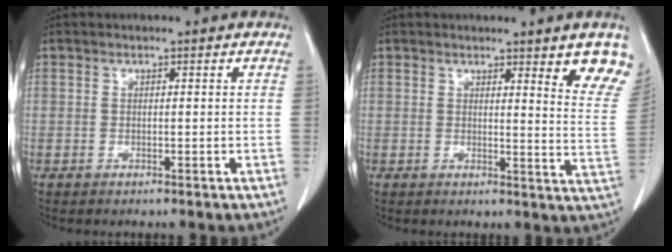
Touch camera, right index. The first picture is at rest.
{"total": 8.3, "force": [6.3, 0.4, 5.4], "torque": [-0.047, -0.033, 0.048]}